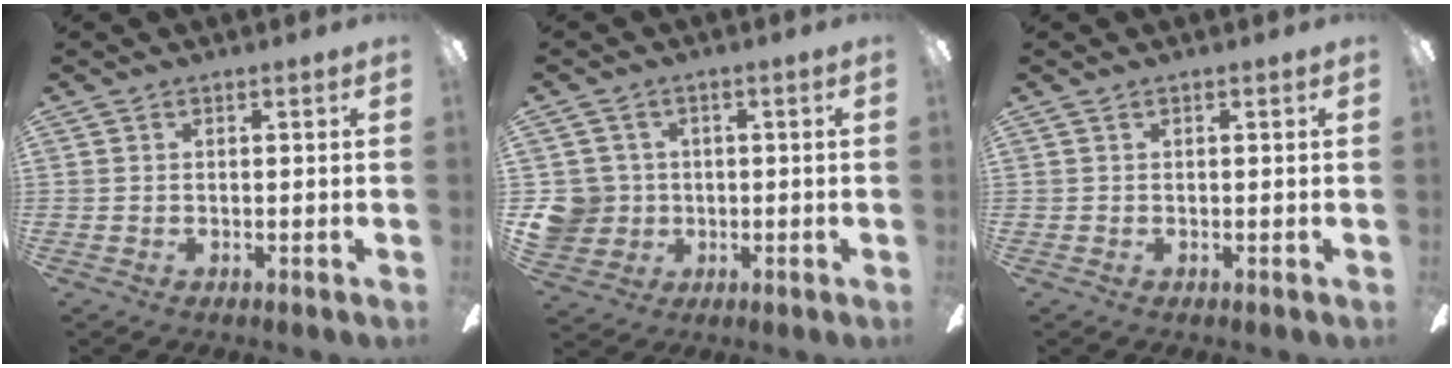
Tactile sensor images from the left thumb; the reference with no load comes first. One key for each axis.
{"total": 7.2, "fx": 0.2, "fy": 7.1, "fz": 1.5, "tx": -0.051, "ty": 0.009, "tz": 0.007}
{"total": 0.0}